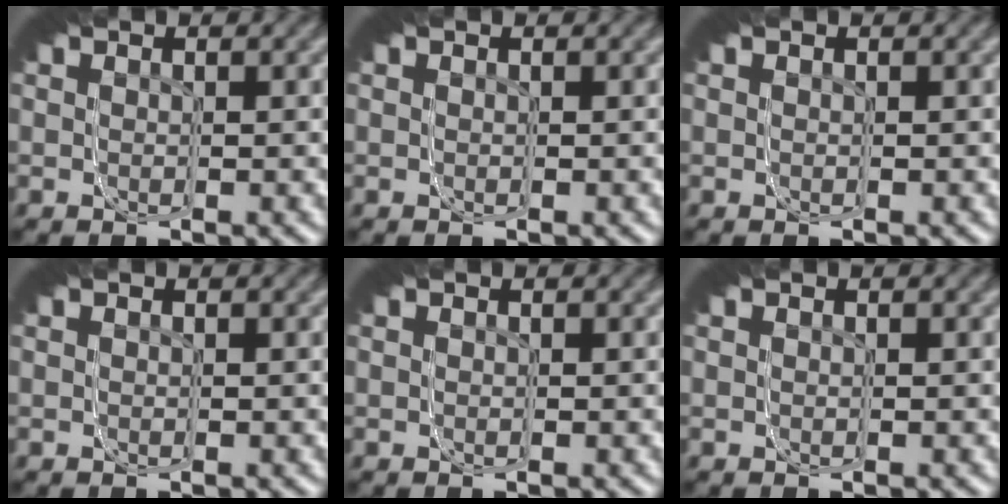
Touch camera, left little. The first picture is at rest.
{"total": 0.0}
{"total": 0.0}
{"total": 0.0}
{"total": 0.0}
{"total": 0.0}